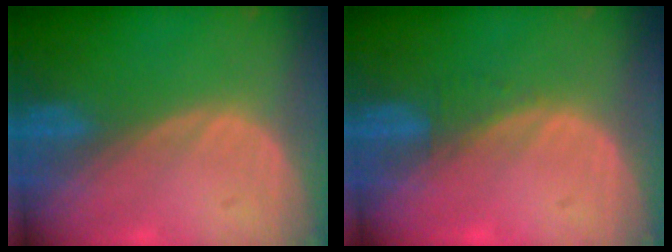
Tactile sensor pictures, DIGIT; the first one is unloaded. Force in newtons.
{"total": 1.2, "press": 1.1, "slide": 0.4}